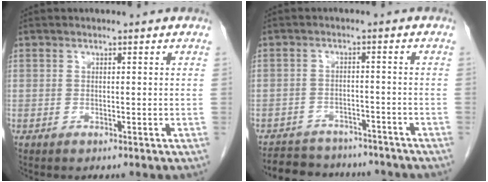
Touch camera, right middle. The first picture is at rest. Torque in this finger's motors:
{"motor_torque": [0.83, -0.79, 0.00, 0.04]}